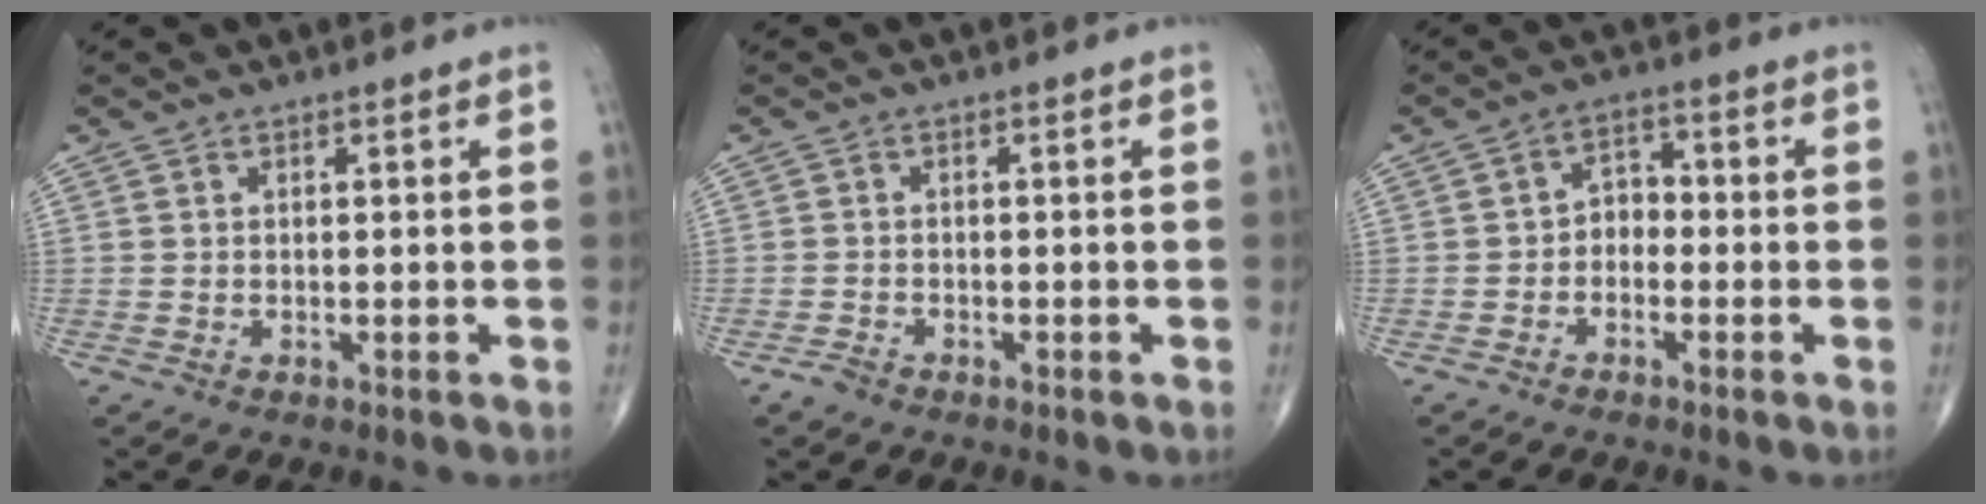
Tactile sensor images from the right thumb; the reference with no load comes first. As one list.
[{"total": 1.6, "force": [-1.3, 0.8, 0.5], "torque": [-0.012, 0.003, -0.024]}, {"total": 3.9, "force": [-1.3, 2.9, 2.2], "torque": [-0.016, 0.026, -0.037]}]